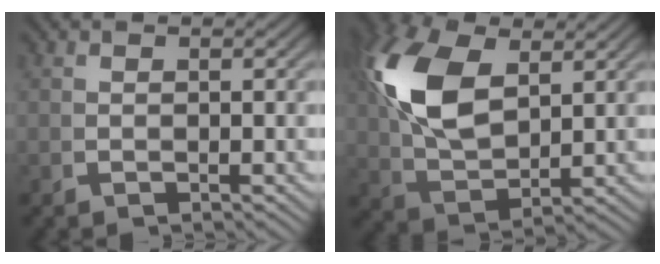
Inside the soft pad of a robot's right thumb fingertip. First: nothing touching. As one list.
[{"total": 9.0, "force": [2.3, 5.3, 6.9], "torque": [-0.166, -0.020, 0.058]}]